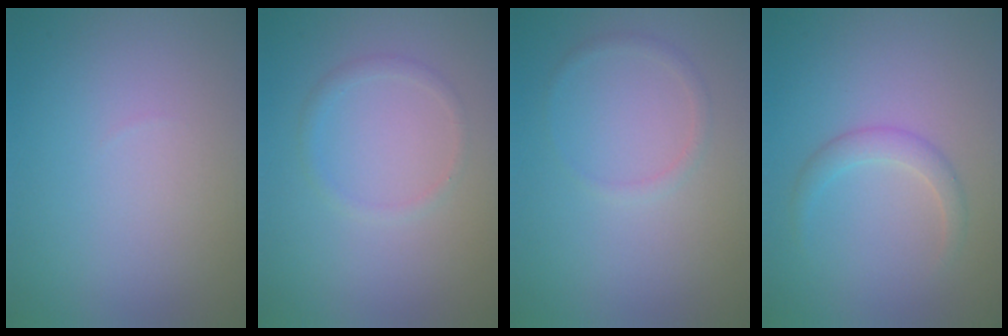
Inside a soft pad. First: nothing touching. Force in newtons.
{"total": 1.1, "press": 1.1, "slide": 0.0}
{"total": 0.9, "press": 0.9, "slide": 0.1}
{"total": 1.7, "press": 1.7, "slide": 0.0}